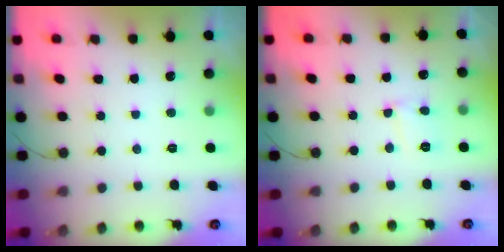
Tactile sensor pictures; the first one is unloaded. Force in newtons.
{"total": 5.5, "press": 5.5, "slide": 0.4}